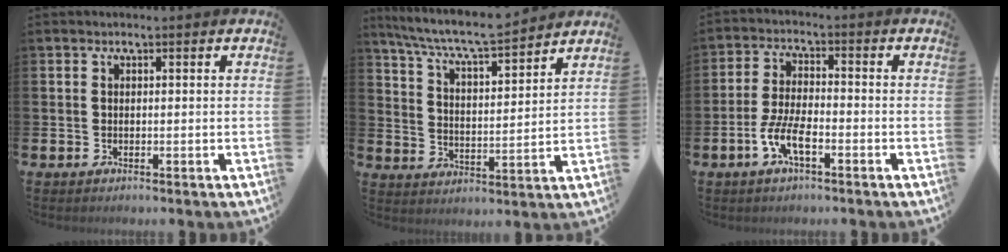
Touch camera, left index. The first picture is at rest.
{"total": 7.4, "force": [7.0, 0.5, 2.4], "torque": [-0.072, -0.051, 0.120]}
{"total": 5.3, "force": [-2.5, 1.7, 4.4], "torque": [-0.091, 0.000, -0.049]}